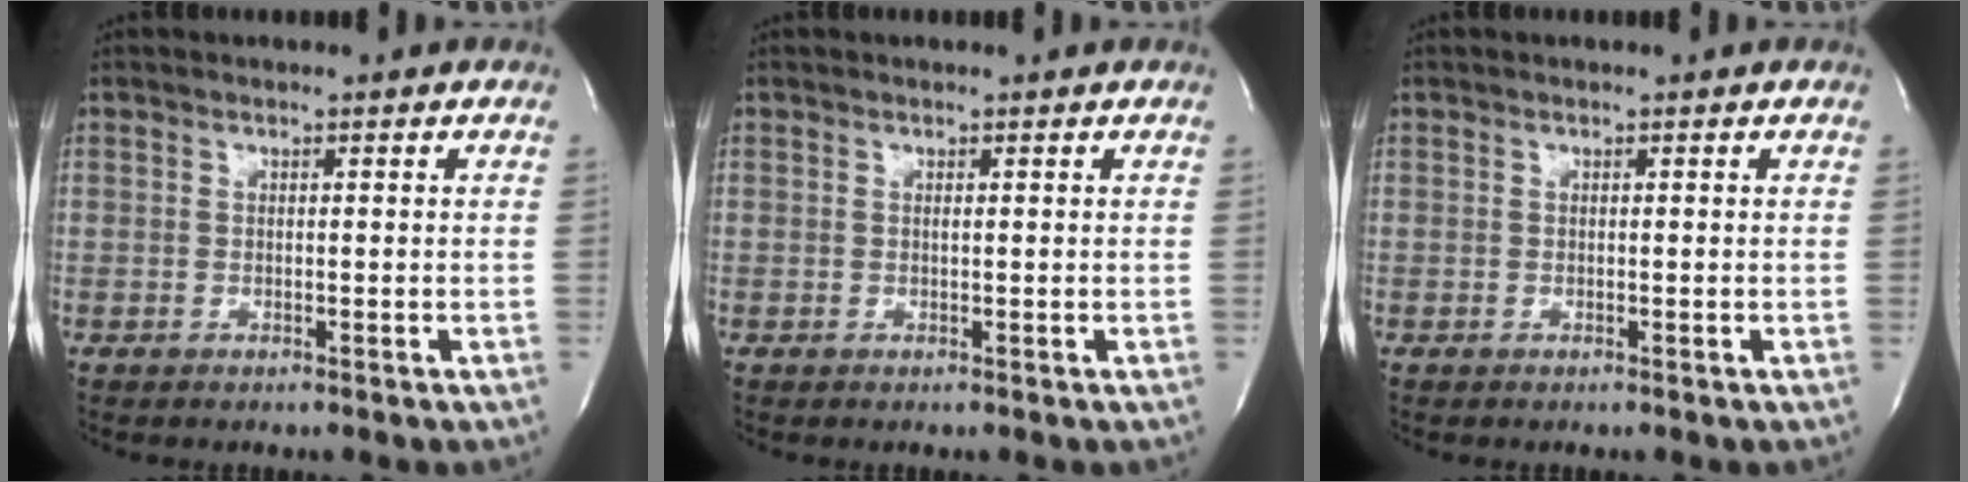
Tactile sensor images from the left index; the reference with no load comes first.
{"total": 0.0}
{"total": 0.0}